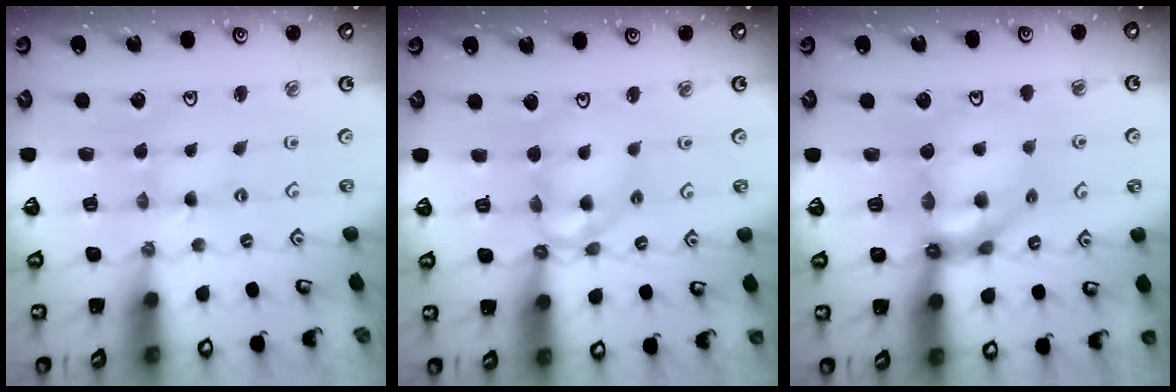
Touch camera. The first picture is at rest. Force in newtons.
{"total": 12.1, "press": 12.0, "slide": 1.1}
{"total": 11.2, "press": 11.0, "slide": 2.2}